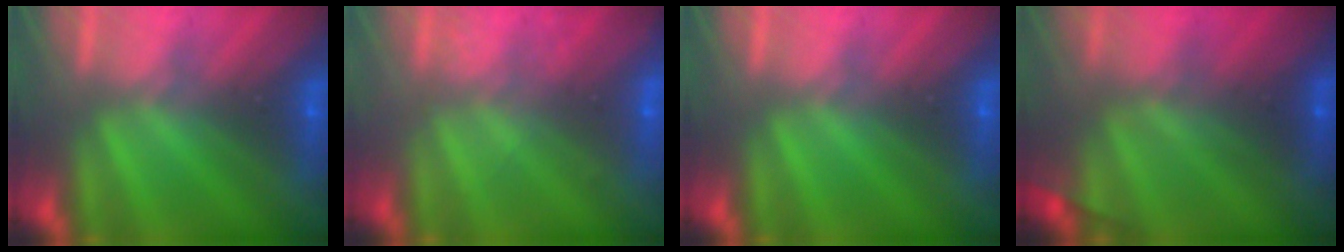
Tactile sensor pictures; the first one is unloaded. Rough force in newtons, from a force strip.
{"total": 2.1}
{"total": 0.0}
{"total": 1.9}